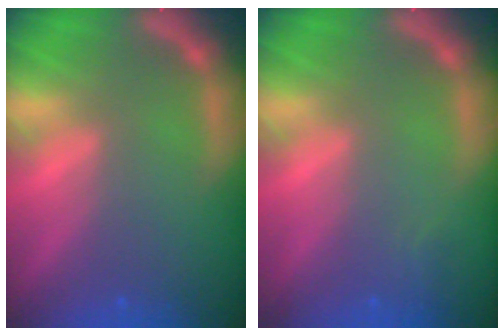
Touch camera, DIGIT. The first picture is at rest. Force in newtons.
{"total": 0.9}